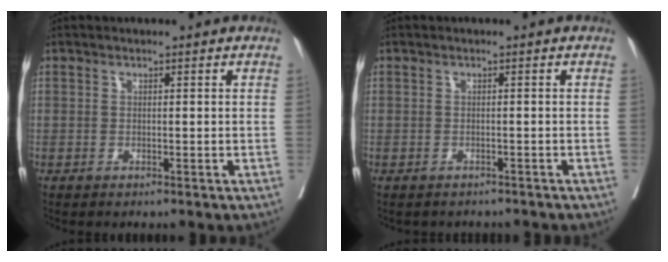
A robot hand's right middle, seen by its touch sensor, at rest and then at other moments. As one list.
[{"total": 3.7, "force": [-3.5, 1.3, 0.5], "torque": [-0.011, -0.004, -0.041]}]